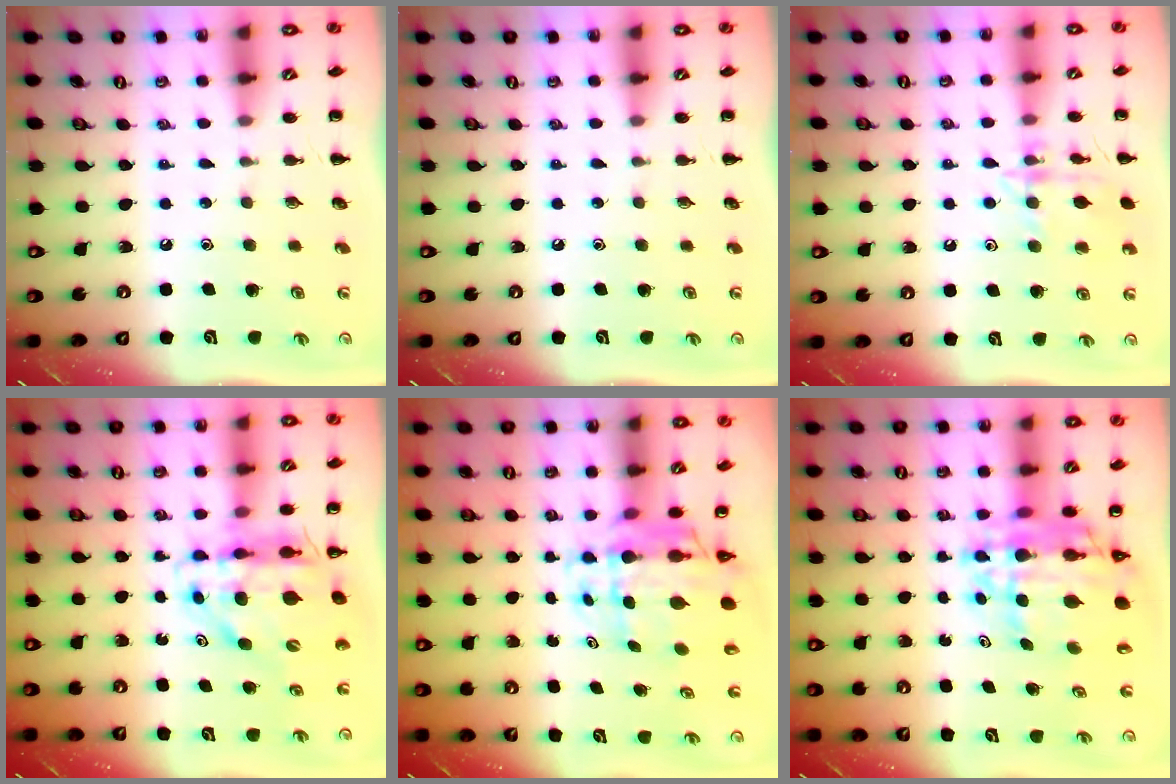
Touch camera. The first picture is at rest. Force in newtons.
{"total": 0.0}
{"total": 12.3, "press": 12.3, "slide": 0.5}
{"total": 10.9, "press": 10.3, "slide": 3.4}
{"total": 8.3, "press": 7.8, "slide": 2.7}
{"total": 12.0, "press": 11.4, "slide": 3.8}